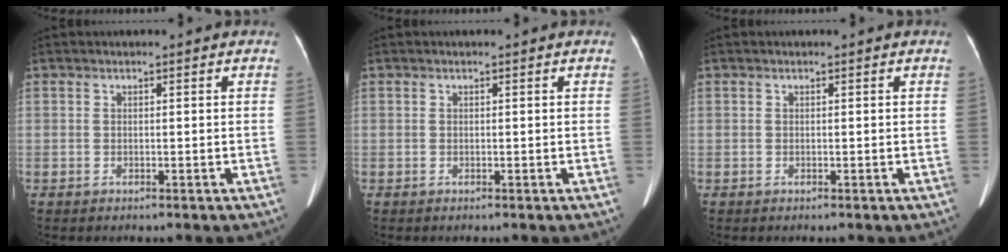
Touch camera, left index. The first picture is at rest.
{"total": 0.0}
{"total": 0.0}